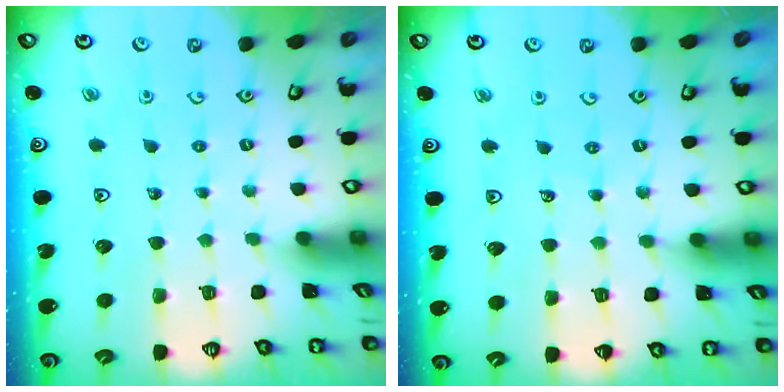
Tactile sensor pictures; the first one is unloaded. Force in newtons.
{"total": 3.7, "press": 3.7, "slide": 0.4}